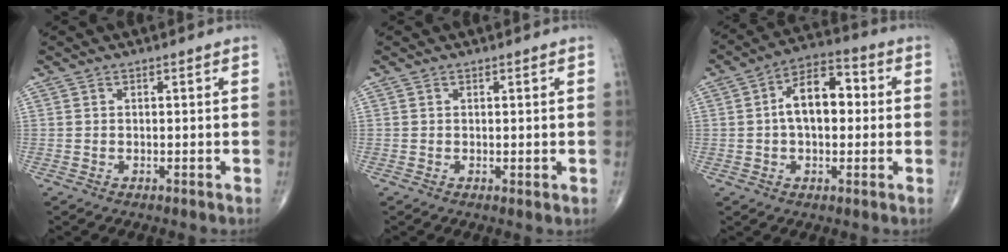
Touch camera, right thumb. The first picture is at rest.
{"total": 0.7, "force": [0.0, 0.3, 0.7], "torque": [-0.012, -0.005, 0.001]}
{"total": 10.9, "force": [0.9, 6.4, 8.8], "torque": [-0.125, 0.027, 0.004]}